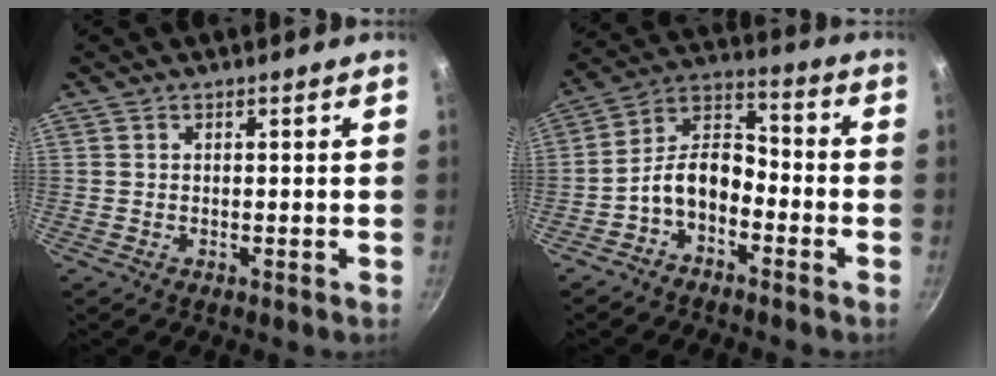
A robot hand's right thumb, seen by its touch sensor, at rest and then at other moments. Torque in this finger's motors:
{"motor_torque": [-0.37, 0.49, 0.98, -0.69, 0.10]}